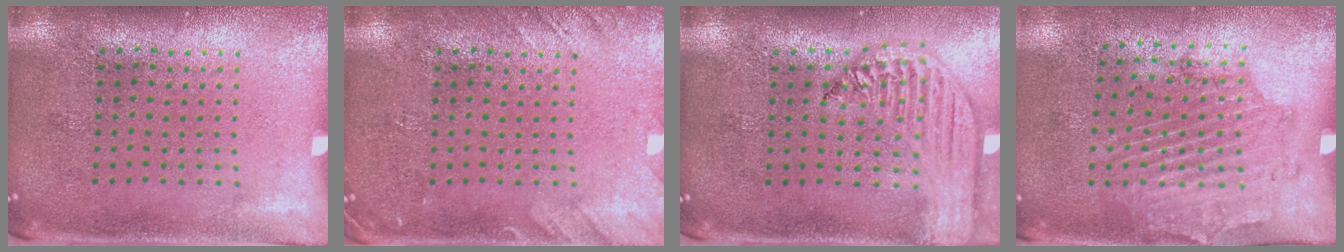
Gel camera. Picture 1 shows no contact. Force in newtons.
{"total": 1.8, "press": 1.8, "slide": 0.1}
{"total": 2.6, "press": 2.1, "slide": 1.4}
{"total": 1.7, "press": 1.2, "slide": 1.2}